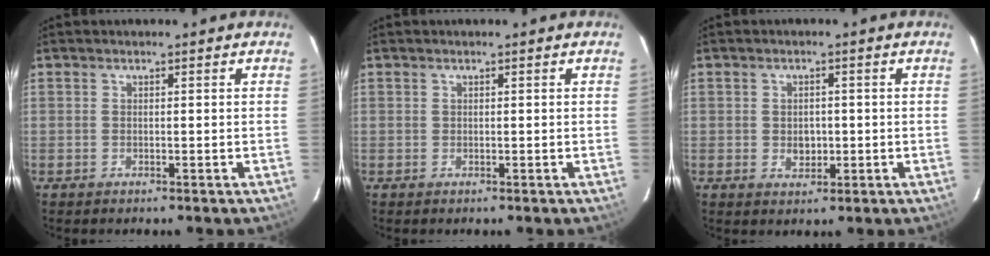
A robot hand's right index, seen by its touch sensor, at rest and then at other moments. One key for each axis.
{"total": 0.0}
{"total": 3.2, "fx": -0.4, "fy": 2.7, "fz": 1.7, "tx": -0.030, "ty": 0.002, "tz": -0.002}